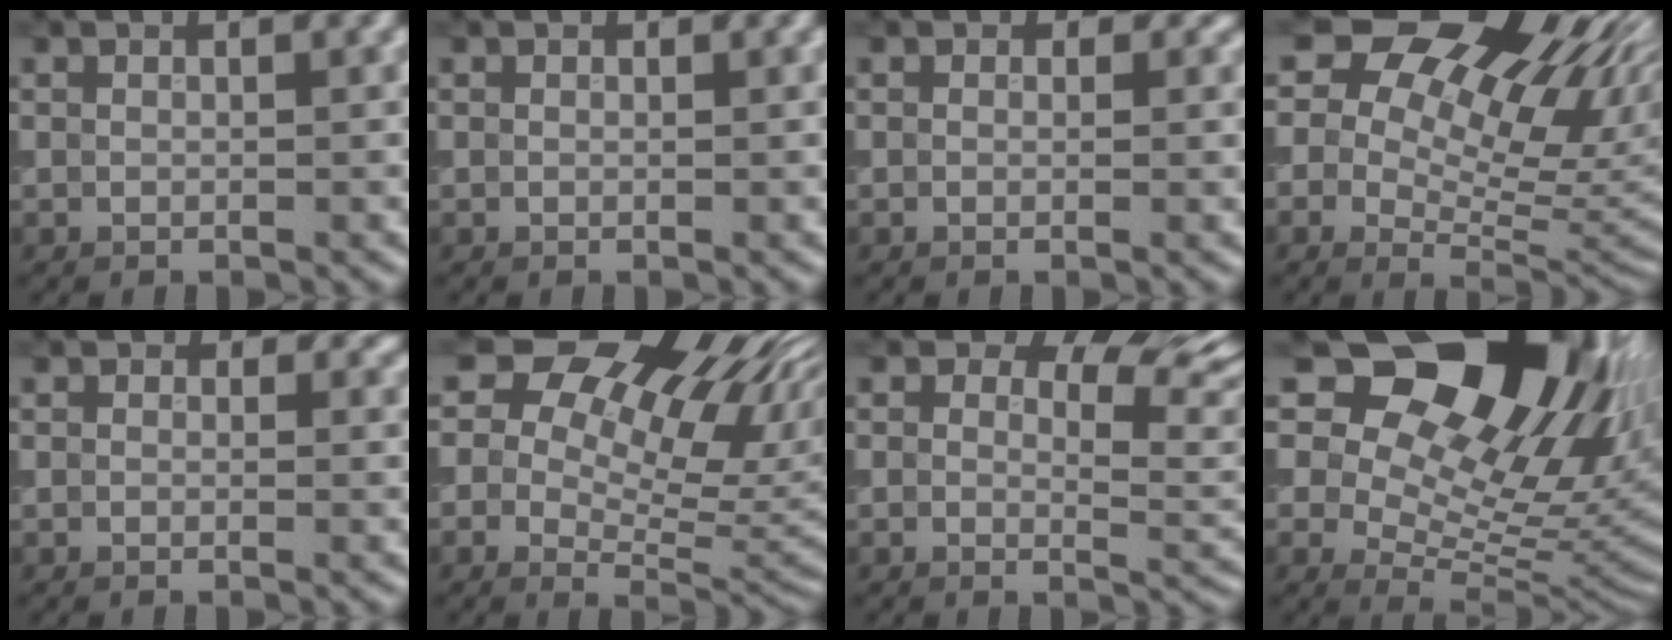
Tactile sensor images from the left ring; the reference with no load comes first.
{"total": 0.0}
{"total": 1.2, "force": [0.4, 1.0, 0.6], "torque": [-0.004, -0.005, 0.000]}
{"total": 18.7, "force": [8.3, 11.2, 12.5], "torque": [-0.179, 0.044, 0.123]}
{"total": 1.4, "force": [0.7, 1.0, 0.7], "torque": [-0.007, -0.007, 0.005]}
{"total": 16.1, "force": [7.1, 9.7, 10.6], "torque": [-0.159, 0.047, 0.116]}
{"total": 6.6, "force": [3.3, 3.6, 4.5], "torque": [-0.050, -0.003, 0.049]}
{"total": 18.4, "force": [8.8, 11.0, 11.8], "torque": [-0.150, 0.040, 0.137]}